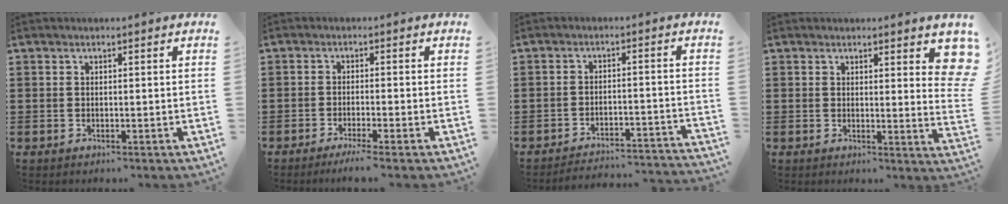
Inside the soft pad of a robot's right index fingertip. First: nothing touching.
{"total": 2.1, "force": [-1.6, -0.3, 1.3], "torque": [-0.027, -0.005, -0.032]}
{"total": 3.5, "force": [-3.4, 0.1, 0.7], "torque": [-0.018, -0.001, -0.071]}
{"total": 3.3, "force": [2.5, 0.9, 2.1], "torque": [-0.017, -0.010, 0.039]}